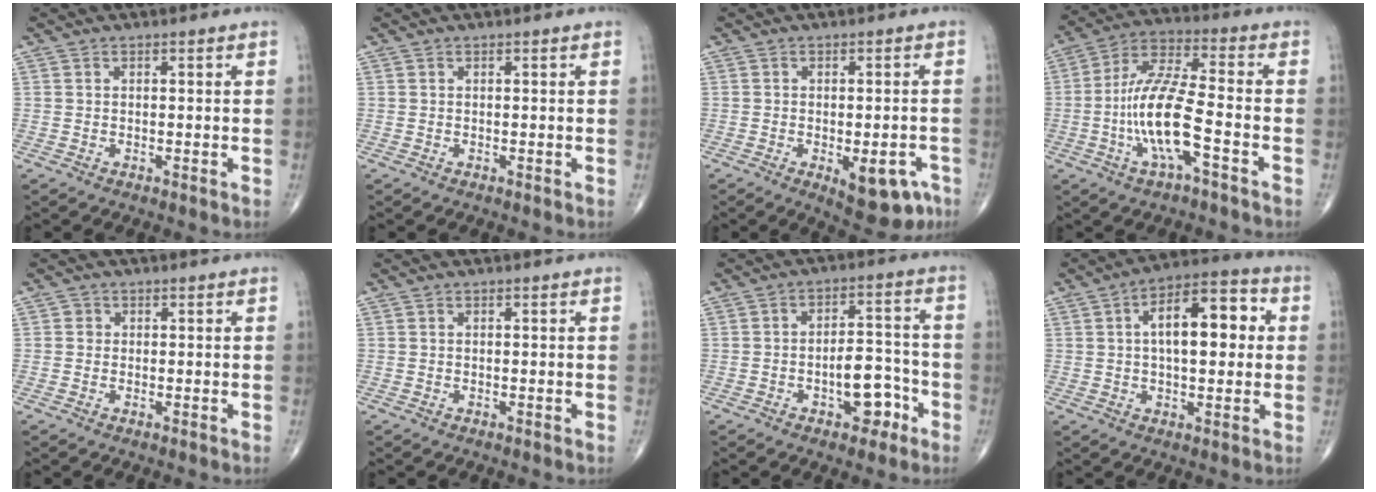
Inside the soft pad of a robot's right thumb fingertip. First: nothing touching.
{"total": 0.0}
{"total": 9.6, "force": [-4.1, 4.3, 7.5], "torque": [-0.072, 0.013, -0.043]}
{"total": 13.7, "force": [-4.0, 3.4, 12.7], "torque": [-0.261, 0.036, -0.077]}
{"total": 0.9, "force": [0.1, 0.9, 0.2], "torque": [0.003, 0.002, -0.001]}
{"total": 0.0}
{"total": 8.3, "force": [-3.5, 4.5, 6.1], "torque": [-0.060, 0.040, -0.051]}
{"total": 14.3, "force": [2.4, 6.7, 12.4], "torque": [-0.169, 0.022, 0.030]}